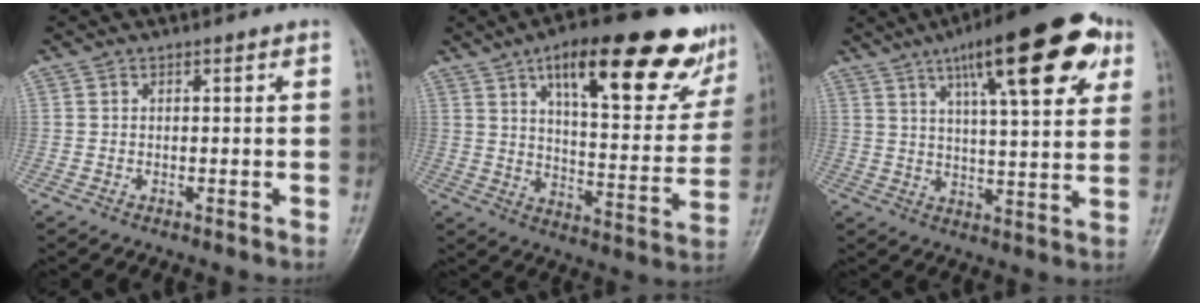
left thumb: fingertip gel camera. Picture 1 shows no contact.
{"total": 25.2, "force": [14.8, 8.8, 18.4], "torque": [-0.213, -0.035, 0.217]}
{"total": 20.6, "force": [10.0, 5.9, 17.0], "torque": [-0.225, -0.009, 0.145]}